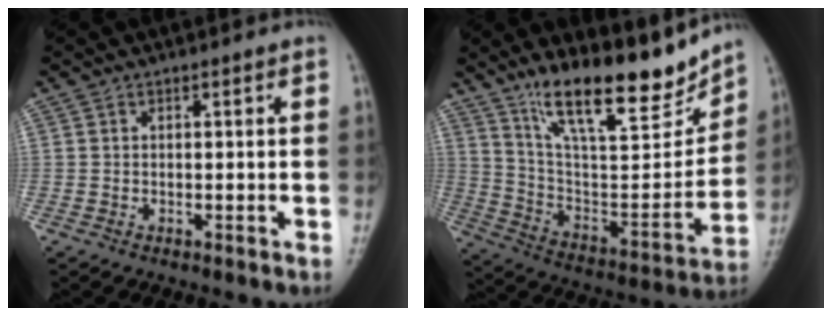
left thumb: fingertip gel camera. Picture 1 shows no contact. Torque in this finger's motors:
{"motor_torque": [4.22, 0.79, 1.48, -1.23, 0.53]}